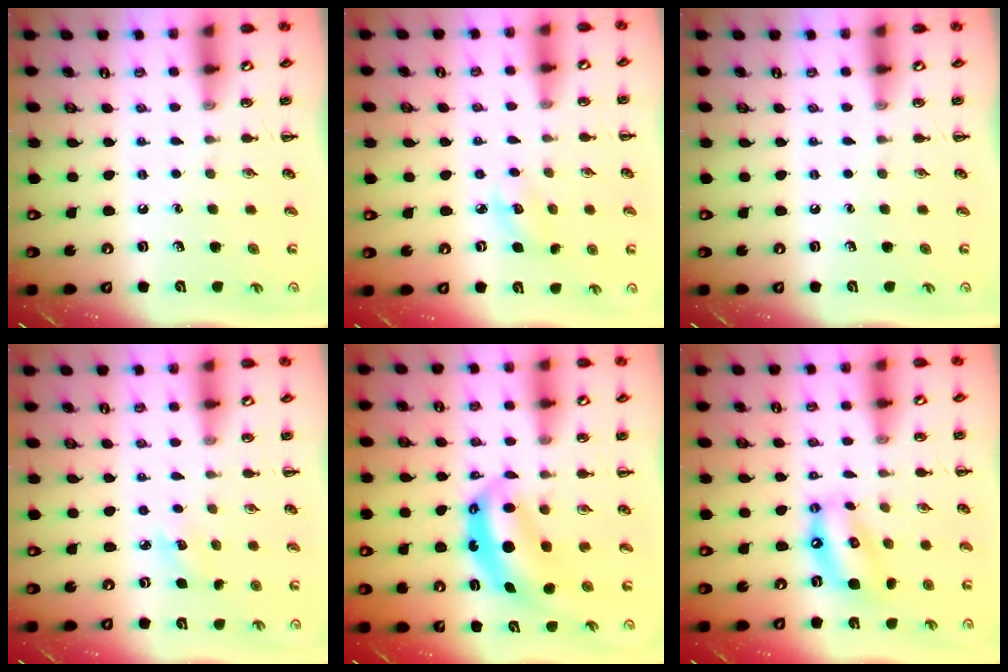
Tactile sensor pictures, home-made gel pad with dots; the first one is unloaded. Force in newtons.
{"total": 3.8, "press": 3.7, "slide": 1.0}
{"total": 0.0}
{"total": 3.9, "press": 3.8, "slide": 1.1}
{"total": 6.8, "press": 6.7, "slide": 1.1}
{"total": 13.1, "press": 12.6, "slide": 3.4}